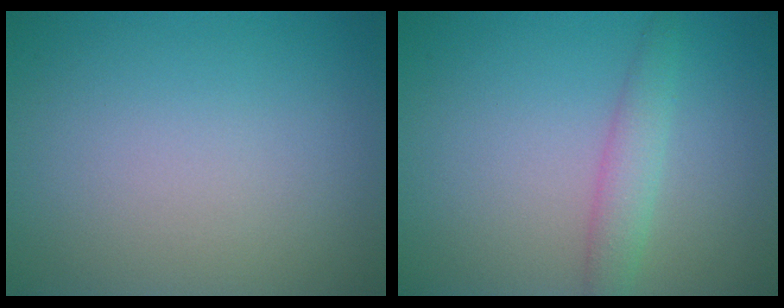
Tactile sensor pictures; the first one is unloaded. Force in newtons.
{"total": 2.3, "press": 2.3, "slide": 0.0}